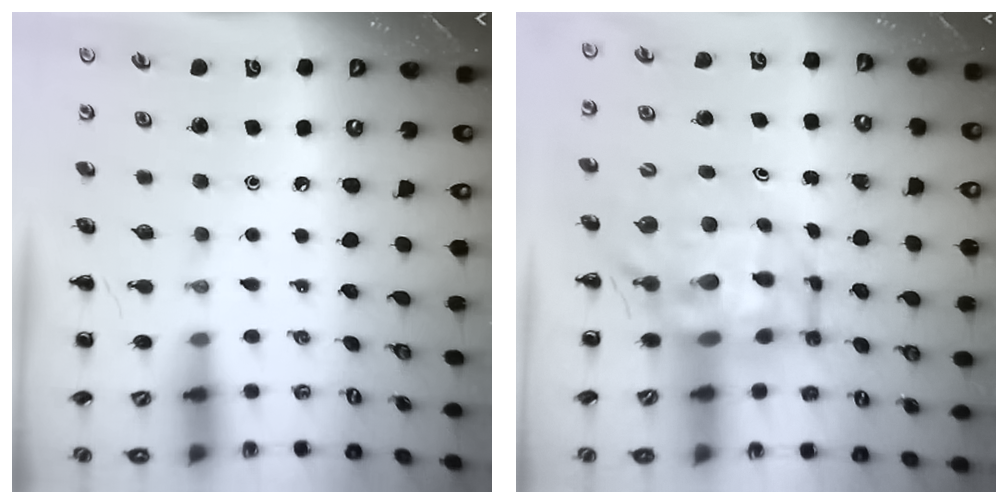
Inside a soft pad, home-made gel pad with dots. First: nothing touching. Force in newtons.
{"total": 9.7, "press": 9.2, "slide": 2.9}